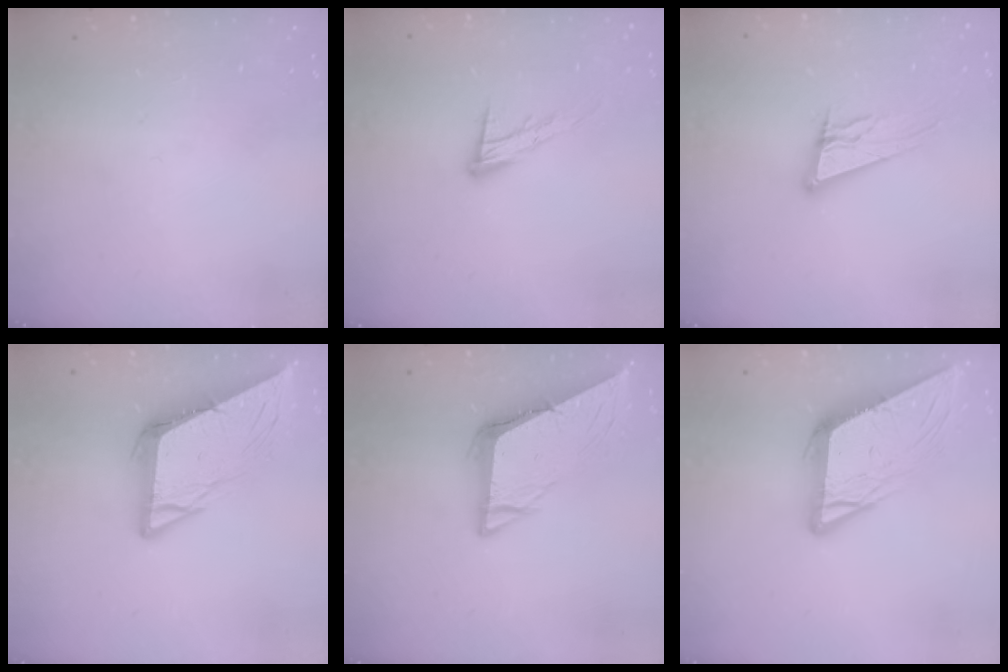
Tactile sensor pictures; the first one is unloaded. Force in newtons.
{"total": 9.8, "press": 9.8, "slide": 0.6}
{"total": 13.0, "press": 12.7, "slide": 2.8}
{"total": 11.0, "press": 10.9, "slide": 1.2}
{"total": 8.9, "press": 8.9, "slide": 1.0}
{"total": 10.6, "press": 10.5, "slide": 1.1}